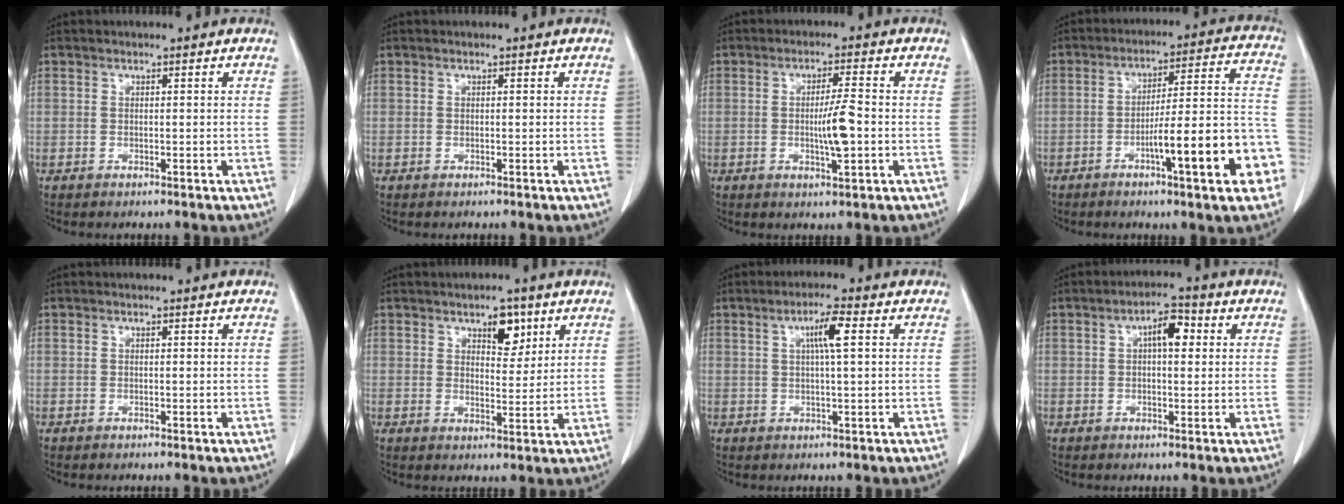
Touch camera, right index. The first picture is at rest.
{"total": 0.0}
{"total": 5.4, "force": [-0.7, 0.4, 5.4], "torque": [-0.093, -0.004, -0.010]}
{"total": 16.3, "force": [-6.4, 1.6, 14.9], "torque": [-0.165, 0.028, -0.085]}
{"total": 0.0}
{"total": 5.0, "force": [2.9, 2.3, 3.3], "torque": [-0.047, 0.000, 0.043]}
{"total": 4.5, "force": [1.3, 0.0, 4.3], "torque": [-0.075, 0.004, 0.020]}
{"total": 4.6, "force": [1.1, 1.8, 4.1], "torque": [-0.067, 0.015, 0.015]}